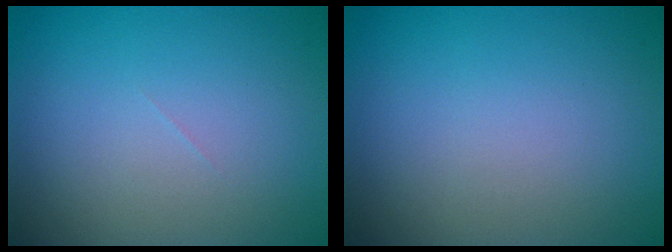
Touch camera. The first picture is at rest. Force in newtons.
{"total": 0.0}